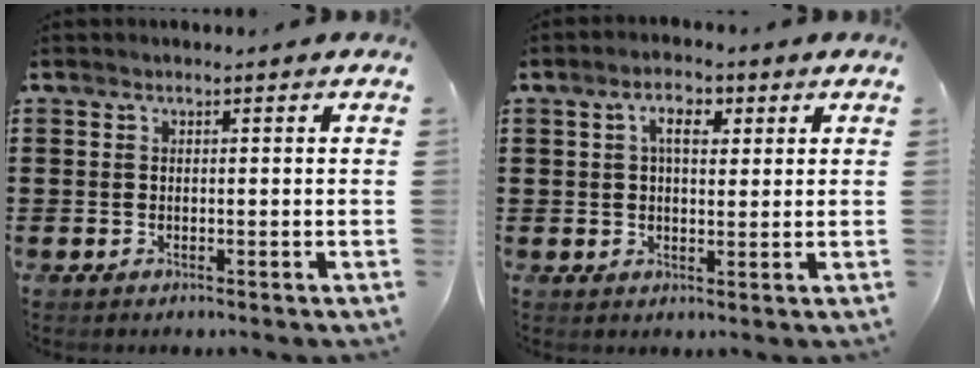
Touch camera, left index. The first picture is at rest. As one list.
[{"total": 4.4, "force": [1.6, 2.3, 3.4], "torque": [-0.061, 0.006, 0.021]}]